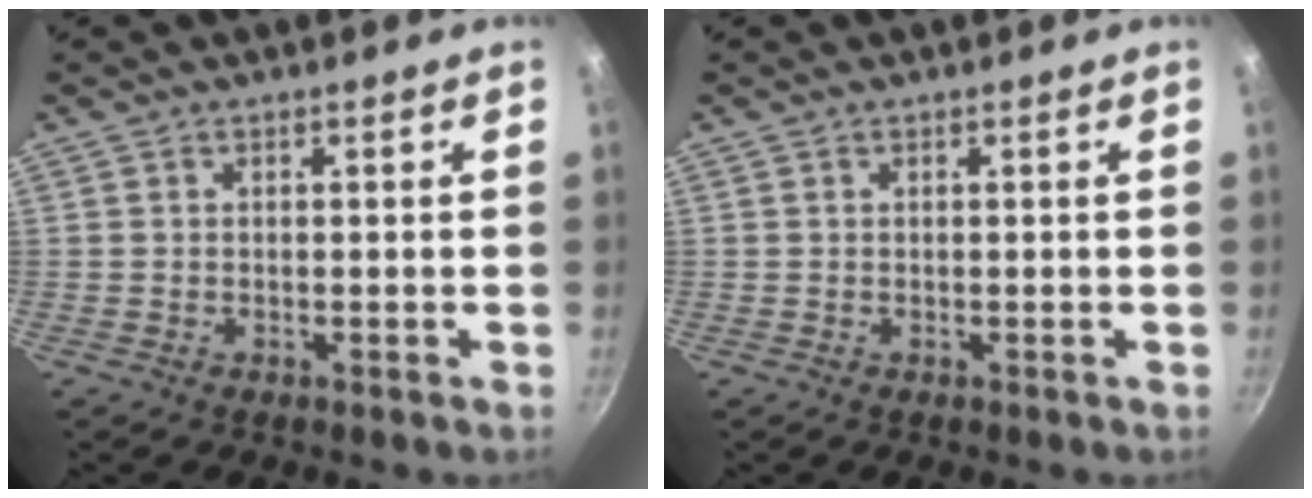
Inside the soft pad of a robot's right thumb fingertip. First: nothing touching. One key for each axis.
{"total": 0.0}